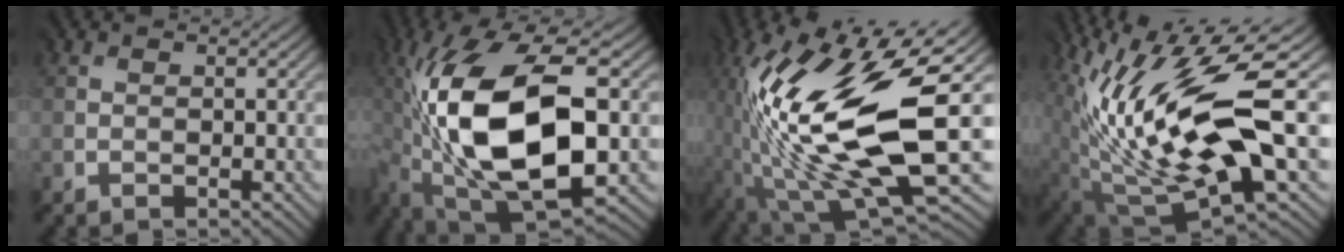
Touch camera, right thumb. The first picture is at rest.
{"total": 16.7, "force": [-1.9, 7.4, 14.9], "torque": [-0.305, 0.003, -0.034]}
{"total": 18.1, "force": [-1.0, 6.1, 17.0], "torque": [-0.339, -0.007, -0.020]}
{"total": 16.3, "force": [1.8, 5.2, 15.3], "torque": [-0.307, -0.003, 0.045]}